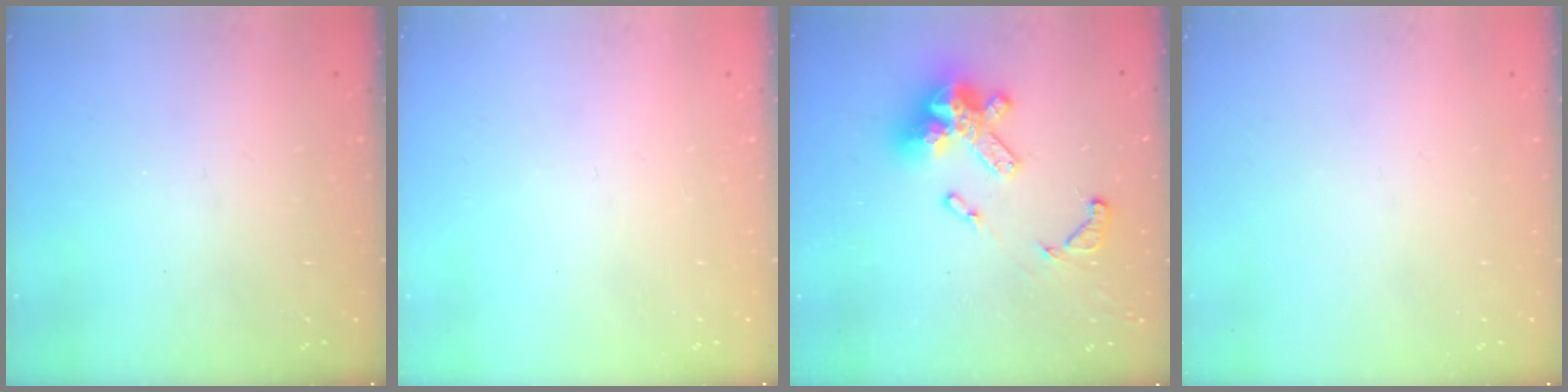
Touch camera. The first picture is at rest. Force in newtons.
{"total": 0.0}
{"total": 16.6, "press": 16.5, "slide": 1.8}
{"total": 0.0}